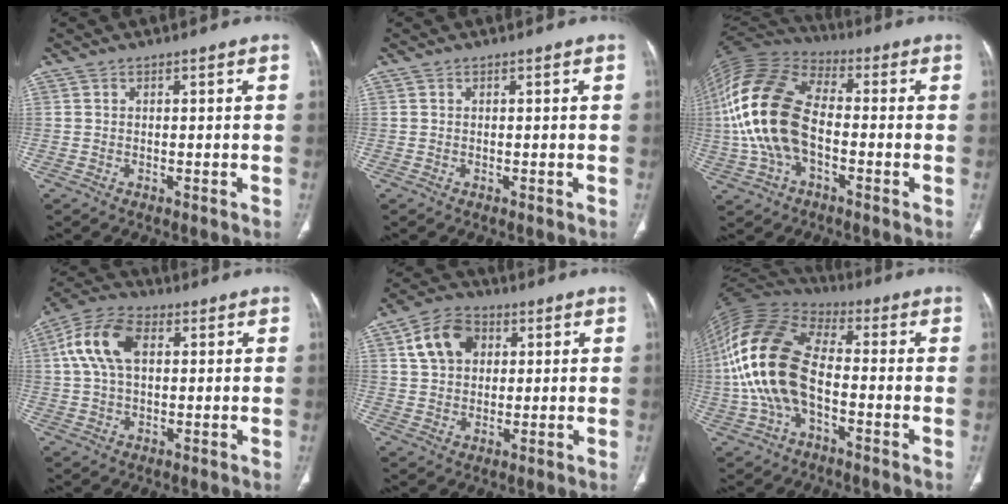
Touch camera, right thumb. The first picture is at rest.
{"total": 0.0}
{"total": 18.9, "force": [-2.0, 10.9, 15.3], "torque": [-0.324, 0.029, -0.043]}
{"total": 11.4, "force": [2.7, 6.8, 8.8], "torque": [-0.180, 0.024, 0.045]}
{"total": 9.9, "force": [3.2, 7.2, 5.9], "torque": [-0.088, 0.005, 0.053]}
{"total": 18.1, "force": [-2.2, 9.9, 15.0], "torque": [-0.317, 0.032, -0.049]}